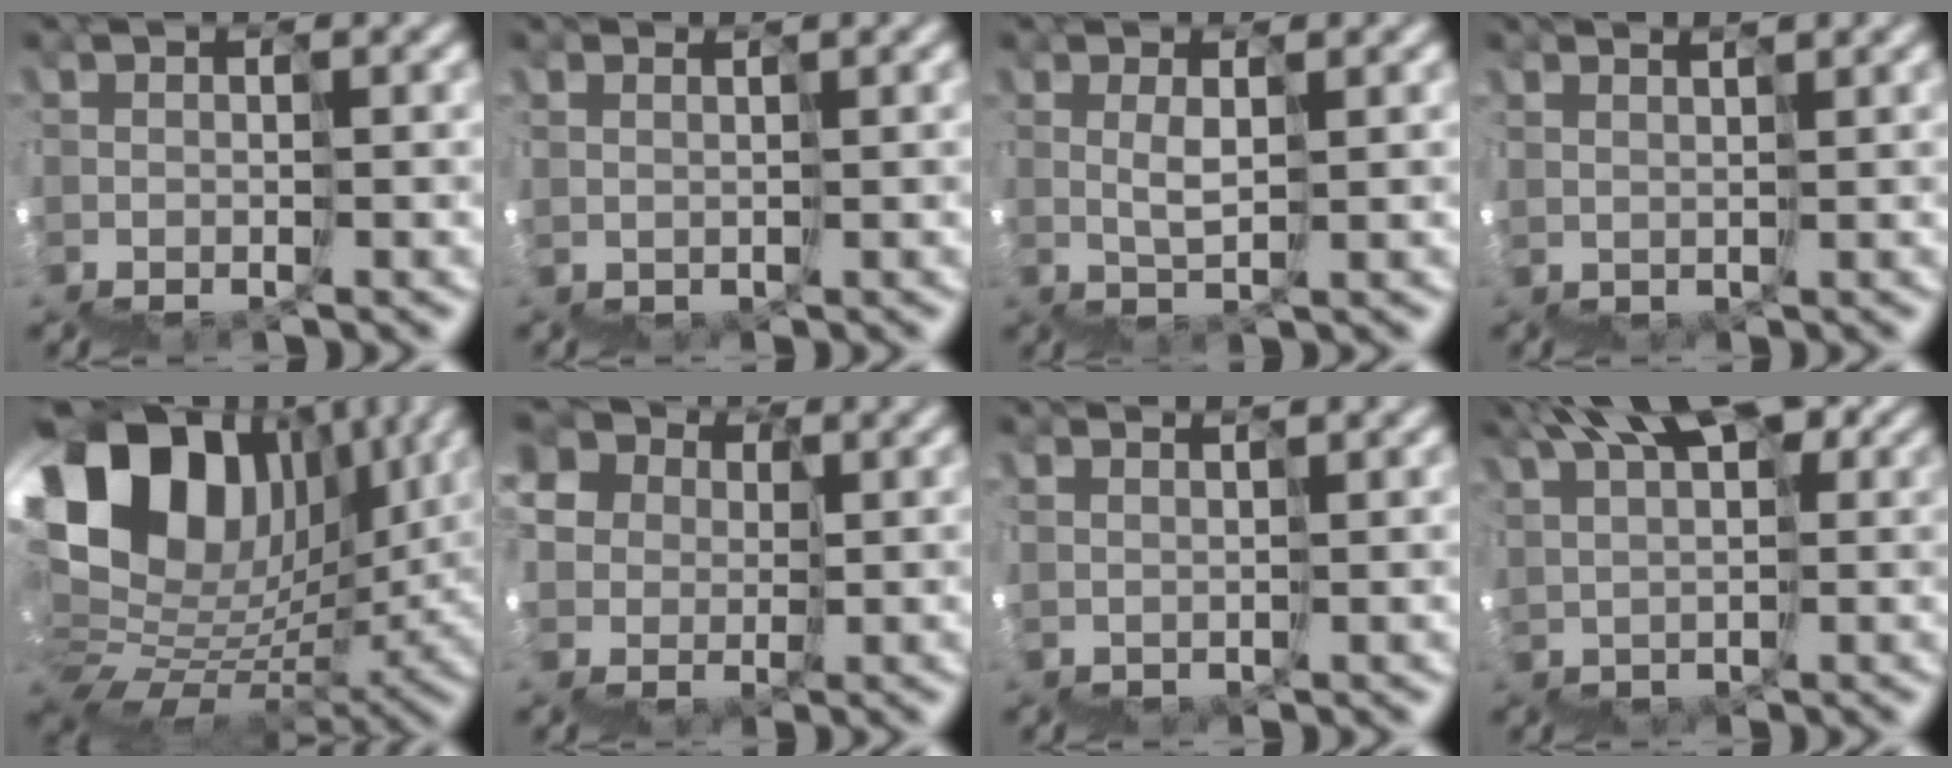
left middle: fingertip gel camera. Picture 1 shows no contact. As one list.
[{"total": 2.7, "force": [2.0, -0.9, -1.5], "torque": [0.028, 0.020, 0.027]}, {"total": 4.3, "force": [3.2, -1.8, -2.2], "torque": [0.043, 0.042, 0.053]}, {"total": 3.8, "force": [3.7, -0.5, -0.6], "torque": [0.030, 0.037, 0.062]}, {"total": 13.8, "force": [7.4, 9.8, 6.2], "torque": [-0.109, 0.057, 0.138]}, {"total": 9.2, "force": [5.3, 7.6, 0.5], "torque": [-0.034, 0.064, 0.038]}, {"total": 3.0, "force": [2.7, -0.9, -0.7], "torque": [0.022, 0.026, 0.046]}, {"total": 7.5, "force": [6.6, 2.1, 3.1], "torque": [-0.043, 0.049, 0.099]}]